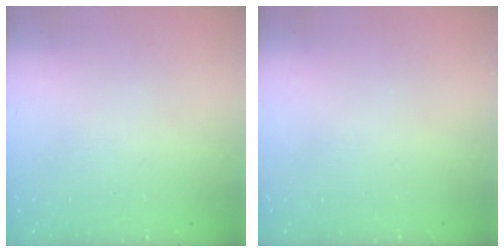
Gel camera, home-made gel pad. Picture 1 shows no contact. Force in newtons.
{"total": 0.0}